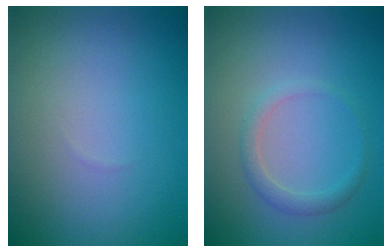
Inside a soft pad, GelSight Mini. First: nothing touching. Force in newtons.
{"total": 1.5, "press": 1.5, "slide": 0.1}